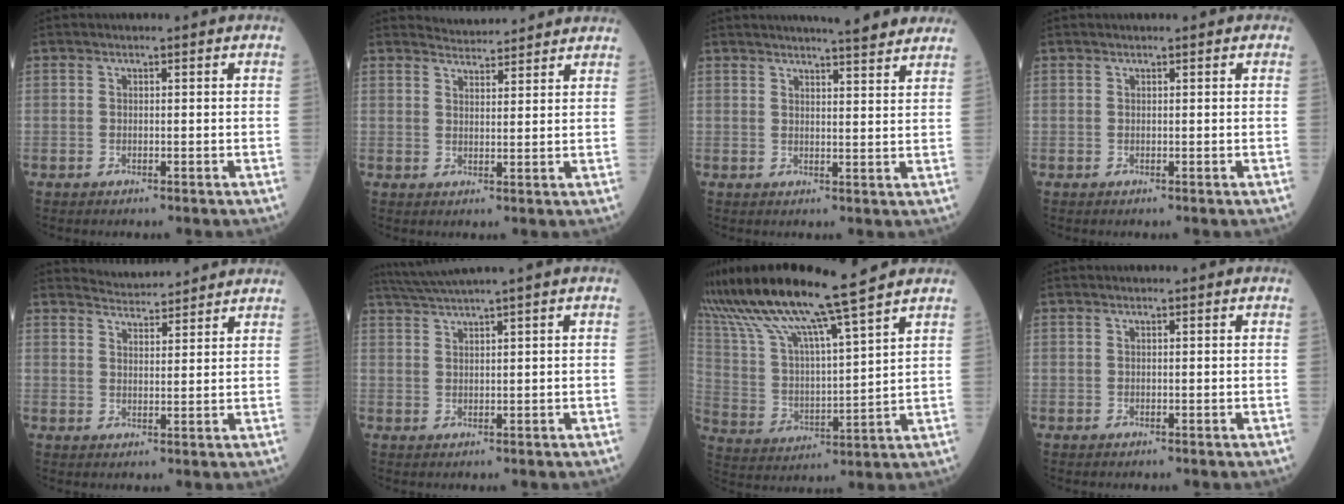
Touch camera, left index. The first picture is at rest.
{"total": 5.1, "force": [5.0, 0.7, 0.3], "torque": [-0.012, 0.018, 0.068]}
{"total": 8.1, "force": [7.3, 0.3, 3.3], "torque": [-0.043, -0.004, 0.077]}
{"total": 0.0}
{"total": 5.7, "force": [5.7, 0.6, 0.3], "torque": [-0.013, 0.019, 0.082]}
{"total": 4.0, "force": [3.2, -1.6, 1.8], "torque": [-0.045, 0.007, 0.070]}
{"total": 19.0, "force": [15.8, -0.4, 10.5], "torque": [-0.198, 0.017, 0.284]}
{"total": 0.0}